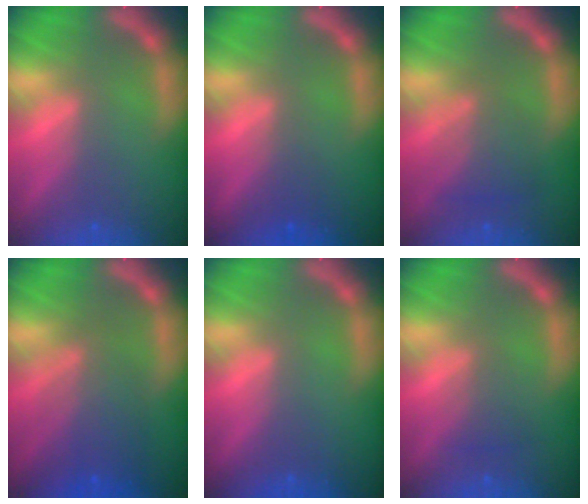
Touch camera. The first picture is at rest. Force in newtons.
{"total": 1.5}
{"total": 4.0}
{"total": 6.0}
{"total": 0.0}
{"total": 2.0}